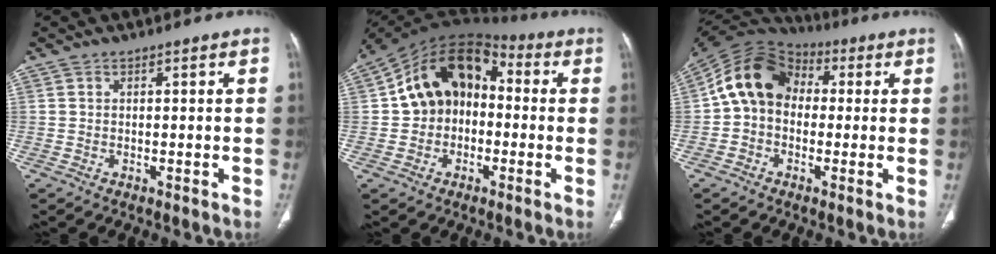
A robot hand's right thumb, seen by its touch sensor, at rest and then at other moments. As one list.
[{"total": 14.9, "force": [0.3, 11.1, 9.9], "torque": [-0.133, 0.046, -0.009]}, {"total": 12.6, "force": [0.7, 9.9, 7.8], "torque": [-0.125, 0.039, -0.004]}]